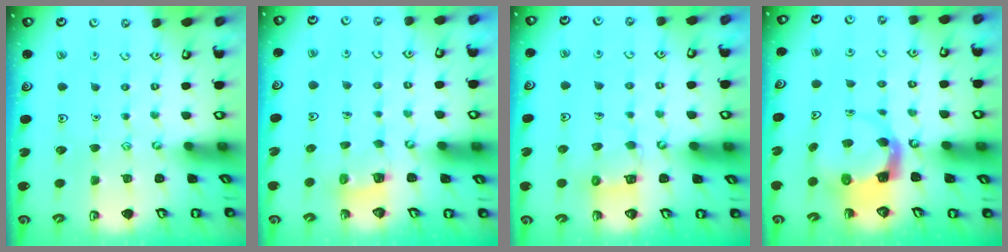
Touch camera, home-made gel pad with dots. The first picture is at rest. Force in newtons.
{"total": 3.0, "press": 3.0, "slide": 0.2}
{"total": 7.2, "press": 7.1, "slide": 0.4}
{"total": 4.0, "press": 3.9, "slide": 0.6}